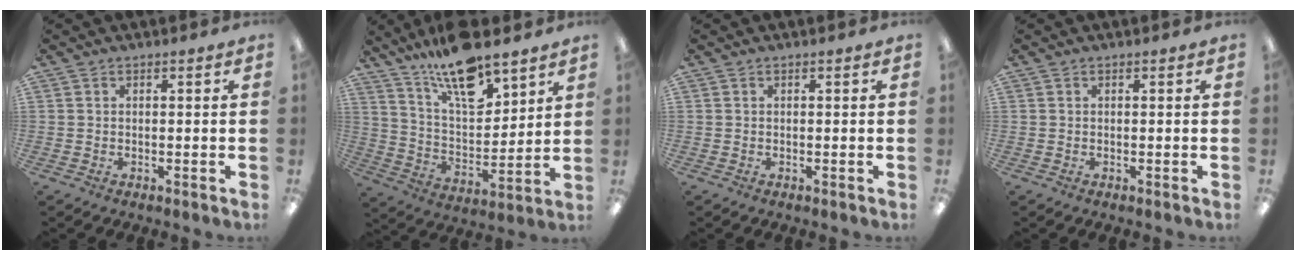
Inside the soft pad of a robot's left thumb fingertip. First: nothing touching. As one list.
[{"total": 16.5, "force": [12.8, 5.5, 8.8], "torque": [-0.159, -0.071, 0.221]}, {"total": 0.0}, {"total": 0.0}]